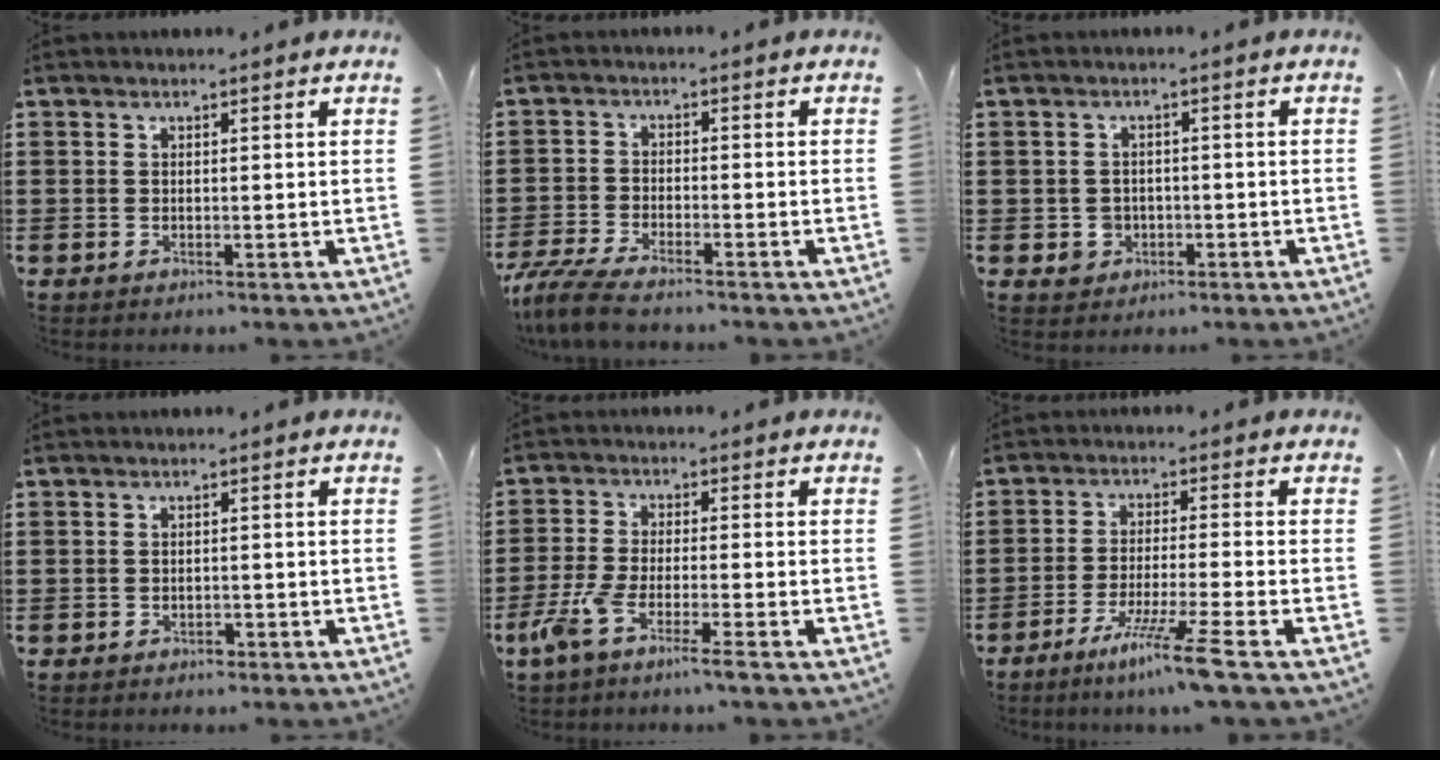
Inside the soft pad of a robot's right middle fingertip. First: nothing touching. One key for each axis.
{"total": 4.7, "fx": -4.2, "fy": 0.3, "fz": 2.0, "tx": -0.068, "ty": -0.018, "tz": -0.092}
{"total": 2.4, "fx": -0.8, "fy": 2.2, "fz": 0.8, "tx": -0.021, "ty": 0.003, "tz": -0.020}
{"total": 0.6, "fx": -0.5, "fy": 0.3, "fz": 0.2, "tx": -0.006, "ty": 0.000, "tz": -0.011}
{"total": 5.6, "fx": -3.6, "fy": 0.2, "fz": 4.2, "tx": -0.112, "ty": -0.020, "tz": -0.074}
{"total": 7.8, "fx": -5.4, "fy": -0.9, "fz": 5.5, "tx": -0.107, "ty": -0.018, "tz": -0.103}